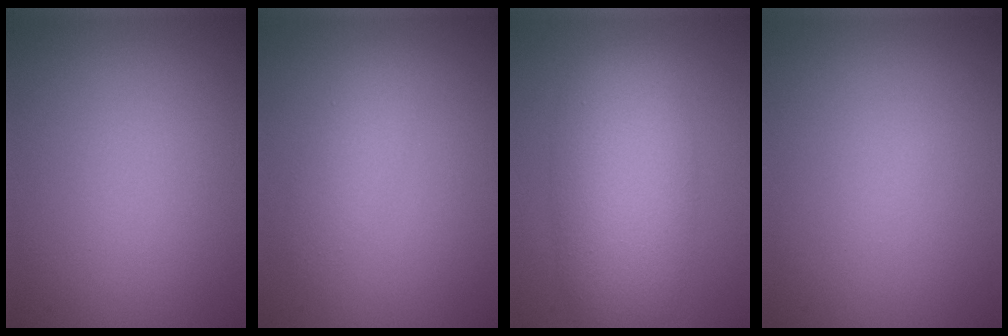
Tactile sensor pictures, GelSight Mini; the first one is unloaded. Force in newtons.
{"total": 2.1, "press": 2.1, "slide": 0.1}
{"total": 7.2, "press": 7.2, "slide": 0.2}
{"total": 0.0}